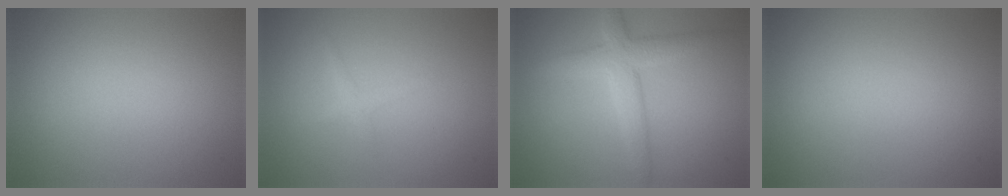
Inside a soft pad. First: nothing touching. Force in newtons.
{"total": 0.9, "press": 0.9, "slide": 0.0}
{"total": 4.1, "press": 4.1, "slide": 0.4}
{"total": 0.0}